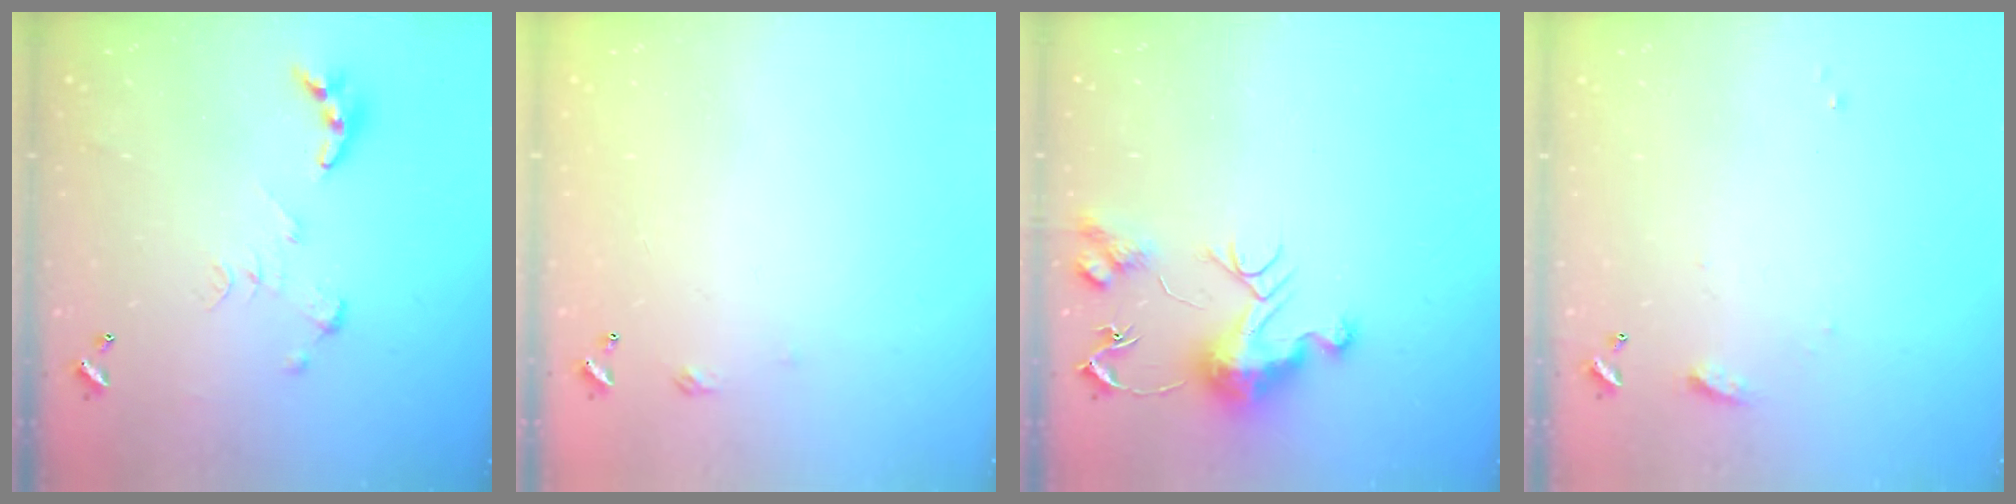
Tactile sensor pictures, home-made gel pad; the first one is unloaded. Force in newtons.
{"total": 2.7, "press": 2.6, "slide": 0.4}
{"total": 10.6, "press": 10.6, "slide": 0.9}
{"total": 7.2, "press": 7.2, "slide": 0.7}